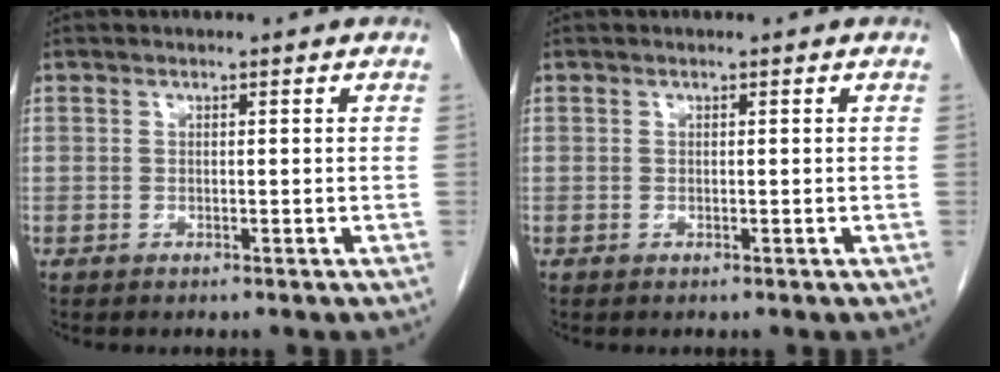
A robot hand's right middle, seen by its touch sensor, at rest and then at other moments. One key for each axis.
{"total": 0.0}